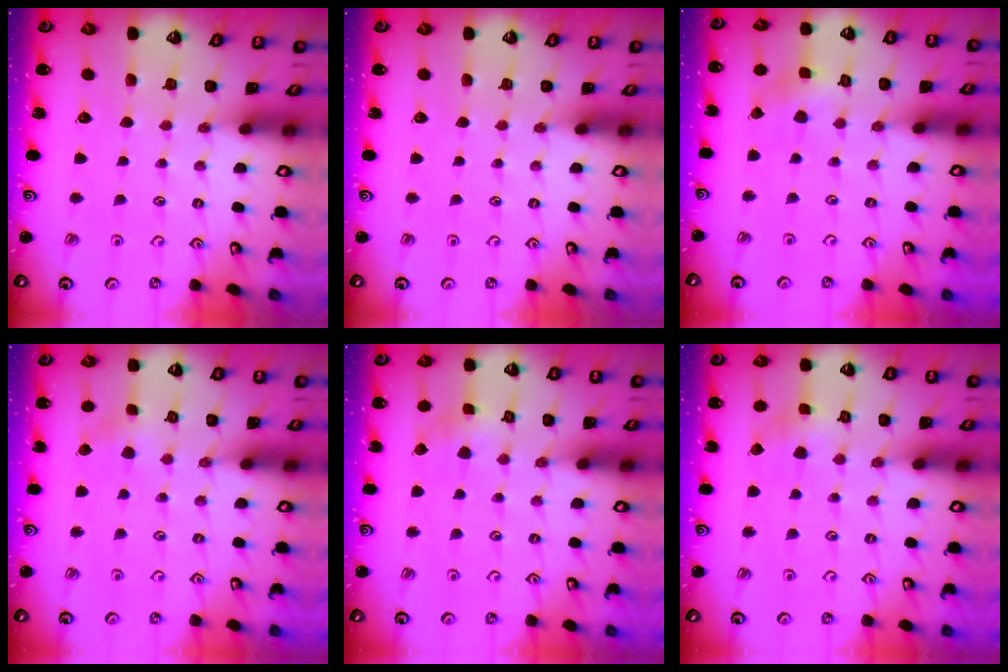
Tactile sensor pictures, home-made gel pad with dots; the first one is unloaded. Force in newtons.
{"total": 0.0}
{"total": 2.9, "press": 2.9, "slide": 0.3}
{"total": 2.1, "press": 2.1, "slide": 0.3}
{"total": 2.6, "press": 2.6, "slide": 0.2}
{"total": 2.6, "press": 2.6, "slide": 0.2}